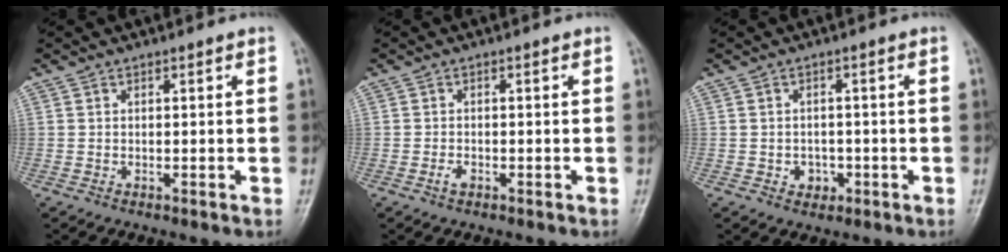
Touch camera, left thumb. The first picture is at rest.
{"total": 1.3, "force": [-0.9, 0.7, 0.7], "torque": [-0.012, 0.003, -0.014]}
{"total": 2.8, "force": [-1.2, 2.4, 1.0], "torque": [0.003, 0.006, -0.011]}